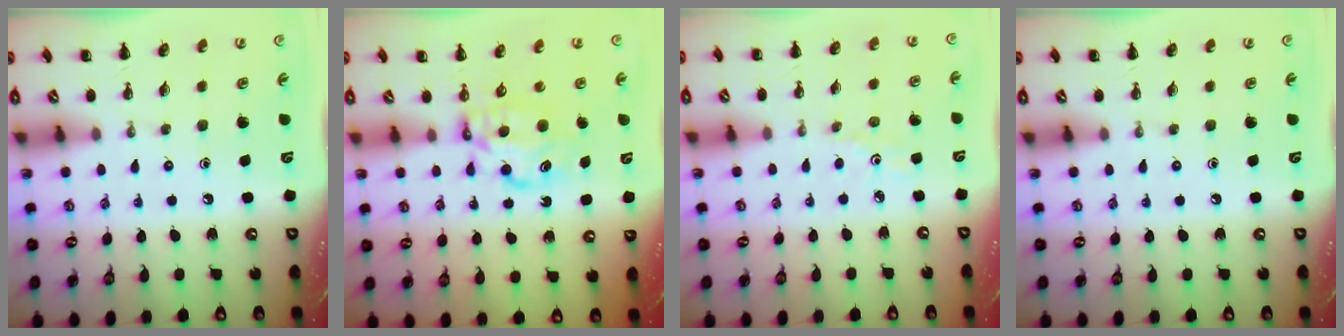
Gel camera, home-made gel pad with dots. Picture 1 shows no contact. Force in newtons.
{"total": 6.8, "press": 6.8, "slide": 0.4}
{"total": 1.7, "press": 1.6, "slide": 0.6}
{"total": 0.0}